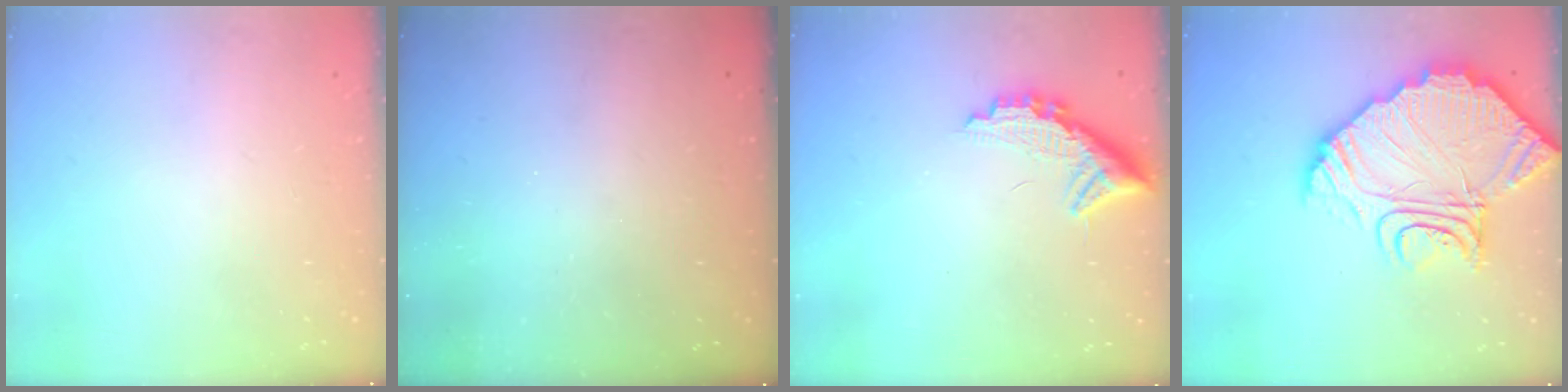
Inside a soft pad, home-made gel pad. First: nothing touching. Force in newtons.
{"total": 3.0, "press": 3.0, "slide": 0.6}
{"total": 12.5, "press": 12.5, "slide": 1.1}
{"total": 21.3, "press": 21.2, "slide": 2.0}